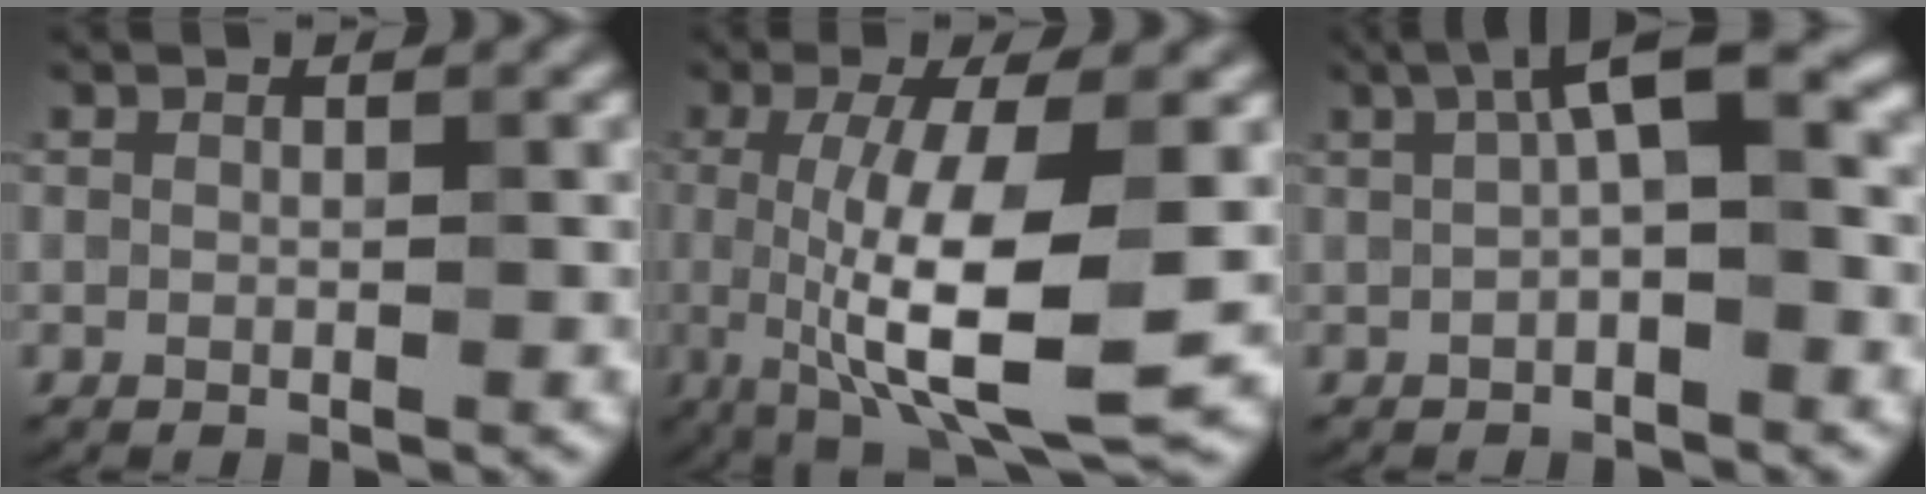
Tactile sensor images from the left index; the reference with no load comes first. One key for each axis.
{"total": 9.8, "fx": -0.9, "fy": 2.7, "fz": 9.4, "tx": -0.164, "ty": -0.017, "tz": -0.012}
{"total": 5.3, "fx": 1.2, "fy": 1.2, "fz": 5.1, "tx": -0.076, "ty": 0.017, "tz": 0.009}